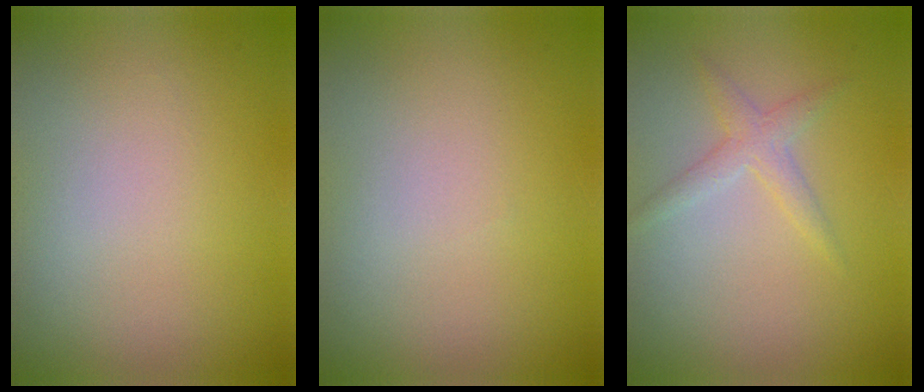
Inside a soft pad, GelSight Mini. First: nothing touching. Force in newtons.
{"total": 0.0}
{"total": 1.9, "press": 1.9, "slide": 0.0}